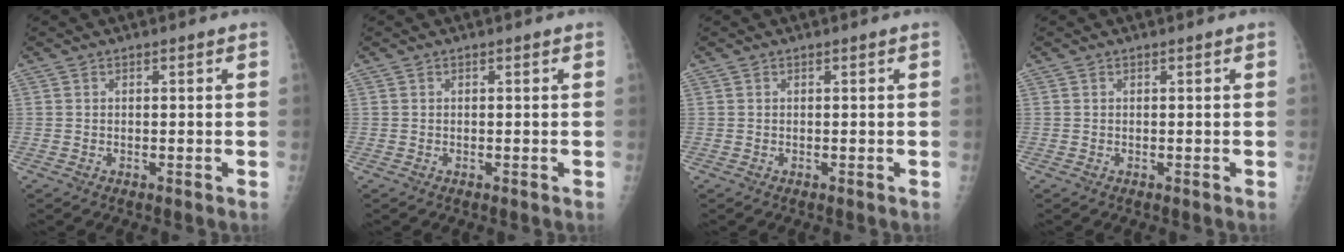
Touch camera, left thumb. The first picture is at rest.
{"total": 0.0}
{"total": 0.0}
{"total": 0.0}